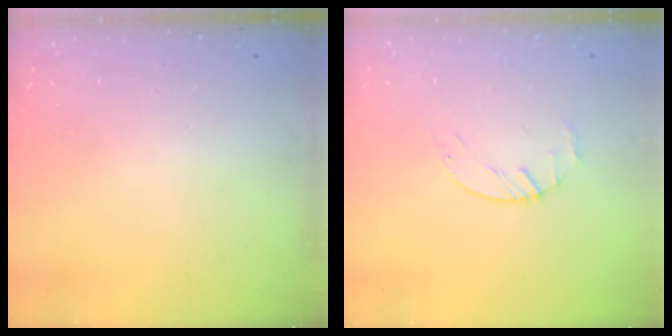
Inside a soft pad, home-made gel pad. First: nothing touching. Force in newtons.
{"total": 2.2, "press": 2.2, "slide": 0.3}